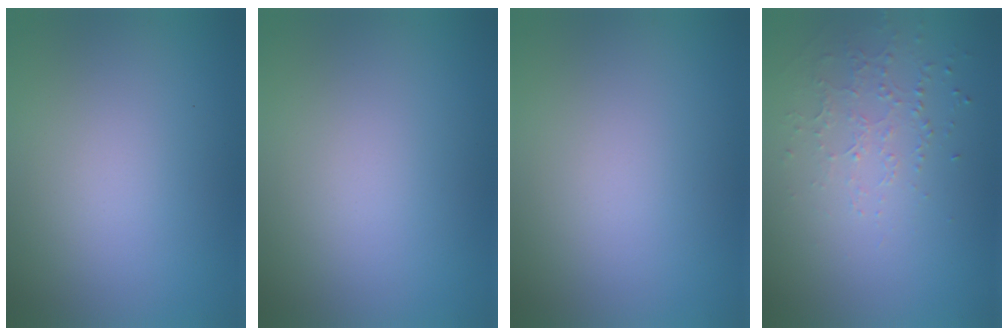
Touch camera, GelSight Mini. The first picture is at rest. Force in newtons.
{"total": 0.0}
{"total": 0.0}
{"total": 1.3, "press": 1.0, "slide": 0.8}